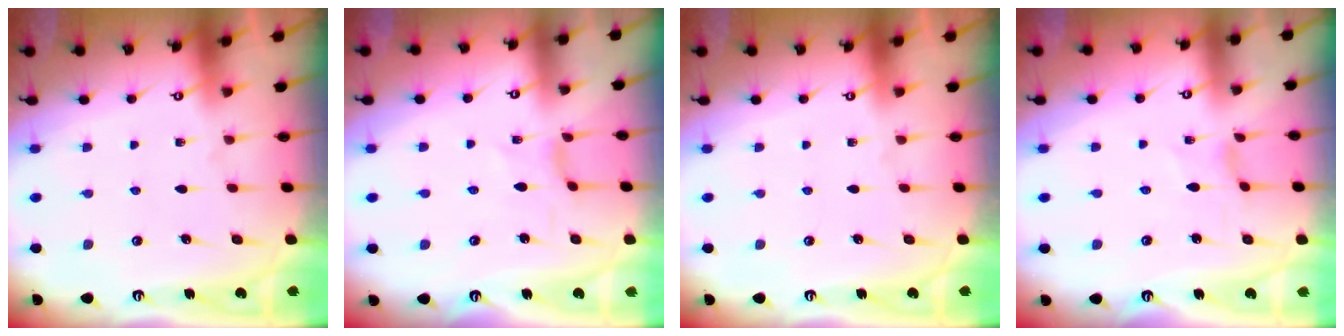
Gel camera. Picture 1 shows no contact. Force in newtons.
{"total": 2.0, "press": 2.0, "slide": 0.3}
{"total": 0.0}
{"total": 0.8, "press": 0.8, "slide": 0.2}